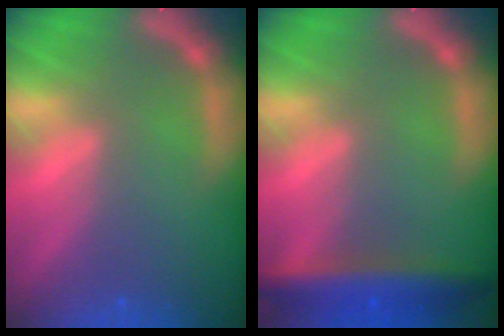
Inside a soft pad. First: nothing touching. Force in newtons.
{"total": 5.9}